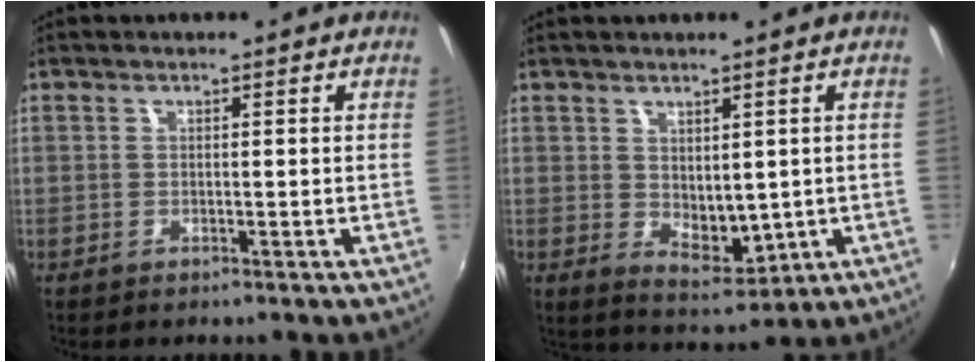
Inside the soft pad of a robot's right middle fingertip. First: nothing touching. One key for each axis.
{"total": 5.4, "fx": 1.0, "fy": 3.7, "fz": 3.9, "tx": -0.058, "ty": -0.010, "tz": 0.030}